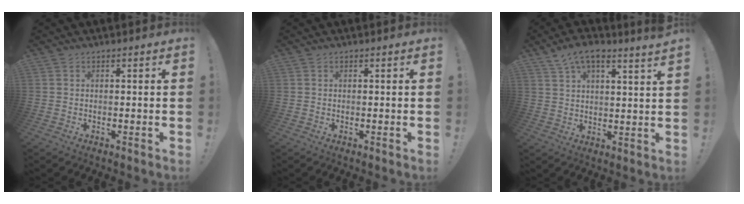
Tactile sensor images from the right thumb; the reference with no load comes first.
{"total": 0.0}
{"total": 7.3, "force": [5.4, 1.4, 4.7], "torque": [-0.077, -0.029, 0.097]}